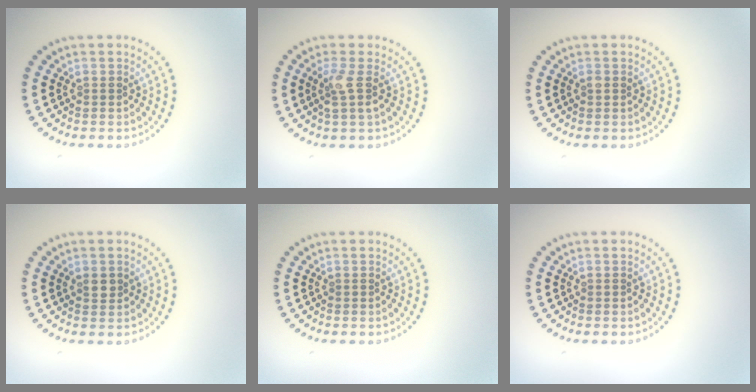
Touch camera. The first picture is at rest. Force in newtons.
{"total": 2.0, "press": 1.5, "slide": 1.3}
{"total": 0.6, "press": 0.6, "slide": 0.0}
{"total": 1.1, "press": 1.0, "slide": 0.4}
{"total": 0.0}
{"total": 0.0}